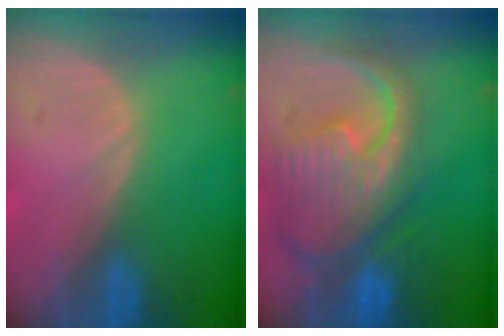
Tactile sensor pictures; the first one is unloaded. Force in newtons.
{"total": 12.3, "press": 10.7, "slide": 6.1}